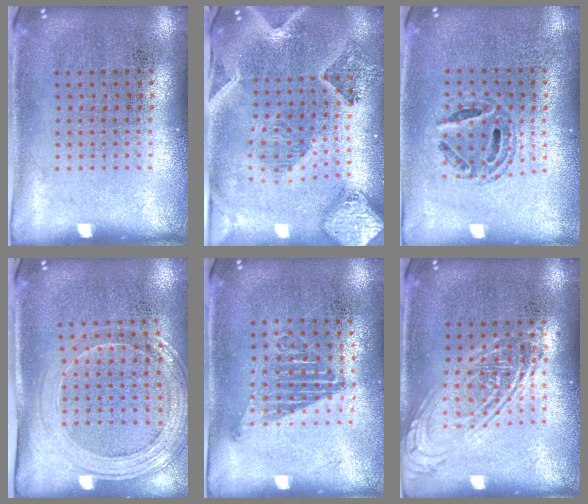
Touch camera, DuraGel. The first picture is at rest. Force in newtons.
{"total": 2.1, "press": 1.9, "slide": 0.7}
{"total": 0.8, "press": 0.8, "slide": 0.2}
{"total": 1.7, "press": 1.6, "slide": 0.6}
{"total": 1.1, "press": 1.0, "slide": 0.6}
{"total": 2.1, "press": 2.1, "slide": 0.1}